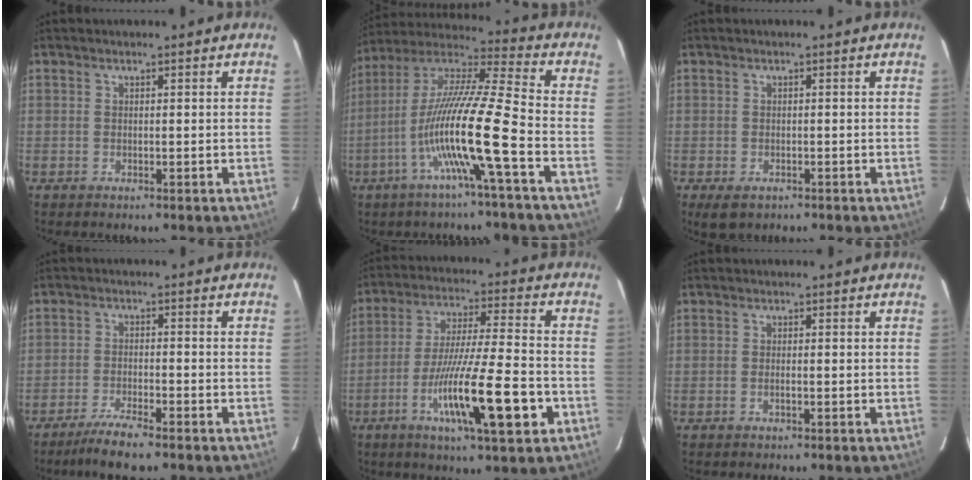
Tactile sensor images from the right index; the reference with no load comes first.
{"total": 15.8, "force": [-5.4, -0.9, 14.8], "torque": [-0.290, 0.002, -0.110]}
{"total": 3.3, "force": [-2.0, 1.9, 1.7], "torque": [-0.032, -0.006, -0.024]}
{"total": 5.3, "force": [-4.5, 0.3, 2.8], "torque": [-0.054, -0.015, -0.083]}
{"total": 16.3, "force": [-5.9, 1.0, 15.2], "torque": [-0.270, -0.019, -0.098]}
{"total": 0.6, "force": [-0.2, 0.1, 0.6], "torque": [-0.014, 0.000, -0.003]}